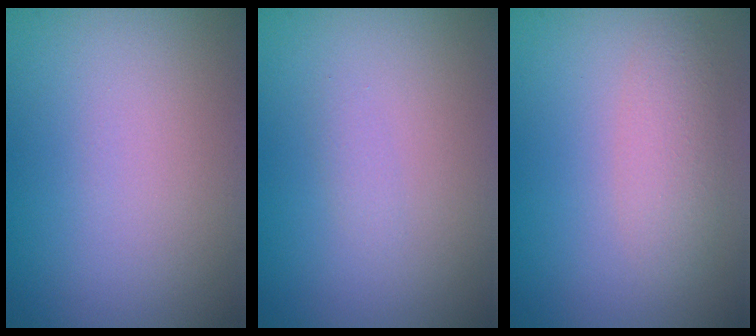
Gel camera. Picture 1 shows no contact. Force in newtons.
{"total": 0.6, "press": 0.6, "slide": 0.0}
{"total": 2.2, "press": 2.2, "slide": 0.1}